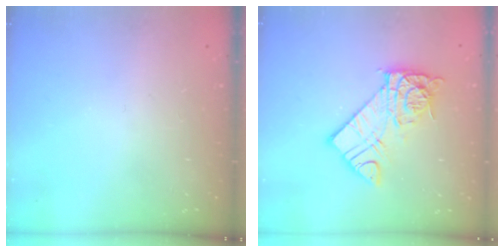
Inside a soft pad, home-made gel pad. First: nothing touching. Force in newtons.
{"total": 11.5, "press": 11.4, "slide": 1.0}